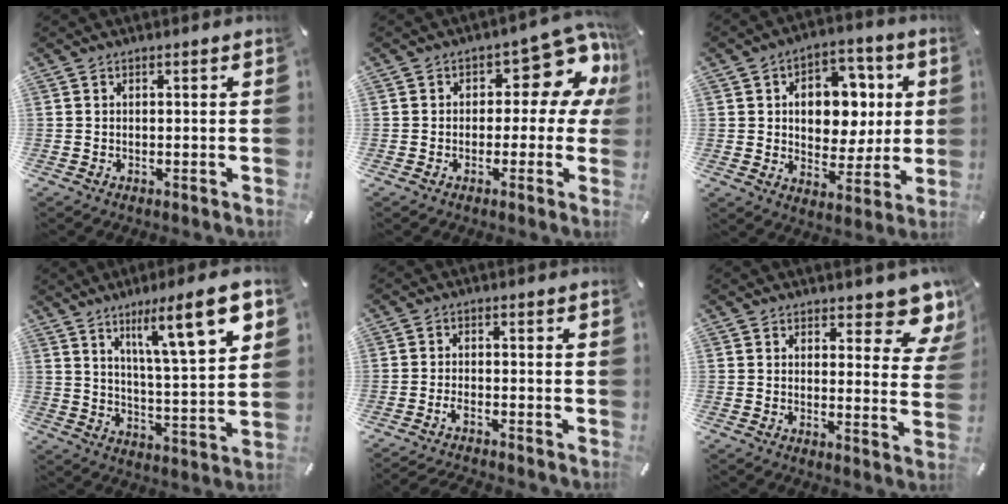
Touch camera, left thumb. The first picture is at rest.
{"total": 11.3, "force": [4.8, 6.3, 8.0], "torque": [-0.093, -0.039, 0.079]}
{"total": 11.4, "force": [2.2, 9.3, 6.3], "torque": [-0.086, -0.004, 0.043]}
{"total": 16.0, "force": [8.9, 3.2, 12.9], "torque": [-0.190, -0.048, 0.134]}
{"total": 2.7, "force": [-2.3, 0.5, 1.3], "torque": [-0.029, 0.008, -0.046]}
{"total": 5.7, "force": [4.3, 2.8, 2.6], "torque": [-0.013, -0.031, 0.070]}